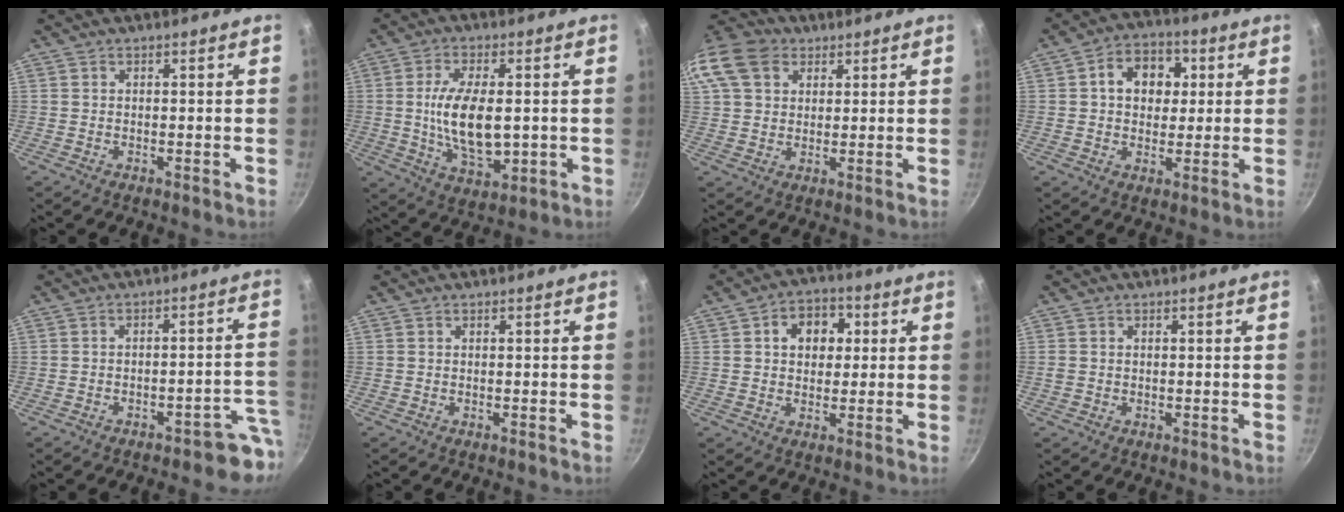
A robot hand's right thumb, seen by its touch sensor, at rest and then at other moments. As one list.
[{"total": 12.8, "force": [-0.1, 6.4, 11.1], "torque": [-0.191, -0.002, 0.006]}, {"total": 17.1, "force": [6.9, 12.9, 8.9], "torque": [-0.198, 0.029, 0.121]}, {"total": 10.0, "force": [2.1, 7.7, 6.0], "torque": [-0.057, 0.011, 0.021]}, {"total": 5.8, "force": [-4.1, 2.2, 3.4], "torque": [0.007, 0.048, -0.051]}, {"total": 0.0}, {"total": 8.4, "force": [2.0, 6.4, 5.0], "torque": [-0.036, 0.009, 0.020]}, {"total": 1.1, "force": [0.0, 1.0, 0.6], "torque": [-0.012, 0.003, 0.001]}]